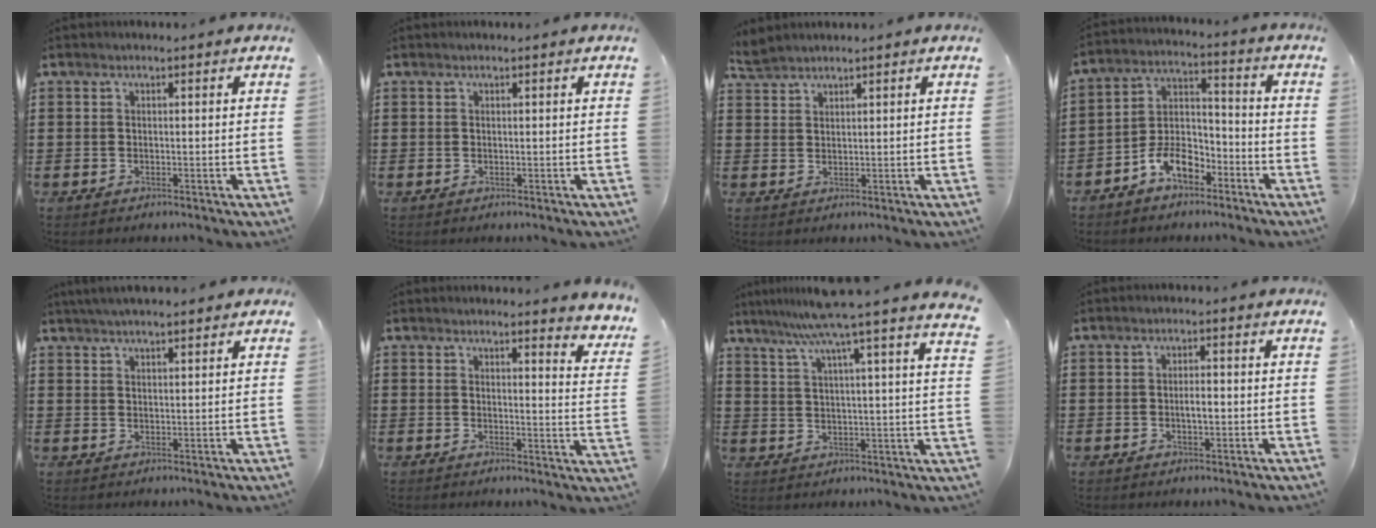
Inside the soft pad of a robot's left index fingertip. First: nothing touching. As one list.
[{"total": 0.0}, {"total": 2.3, "force": [2.3, 0.2, 0.4], "torque": [-0.015, 0.002, 0.045]}, {"total": 7.7, "force": [-5.5, 3.8, 3.7], "torque": [-0.081, 0.017, -0.107]}, {"total": 2.9, "force": [2.6, 0.3, 1.4], "torque": [-0.032, 0.006, 0.048]}, {"total": 2.9, "force": [2.7, -0.4, 0.7], "torque": [-0.021, -0.022, 0.044]}, {"total": 8.6, "force": [7.1, -1.7, 4.6], "torque": [-0.107, -0.043, 0.115]}, {"total": 2.5, "force": [-0.2, 0.8, 2.4], "torque": [-0.037, -0.001, -0.006]}]